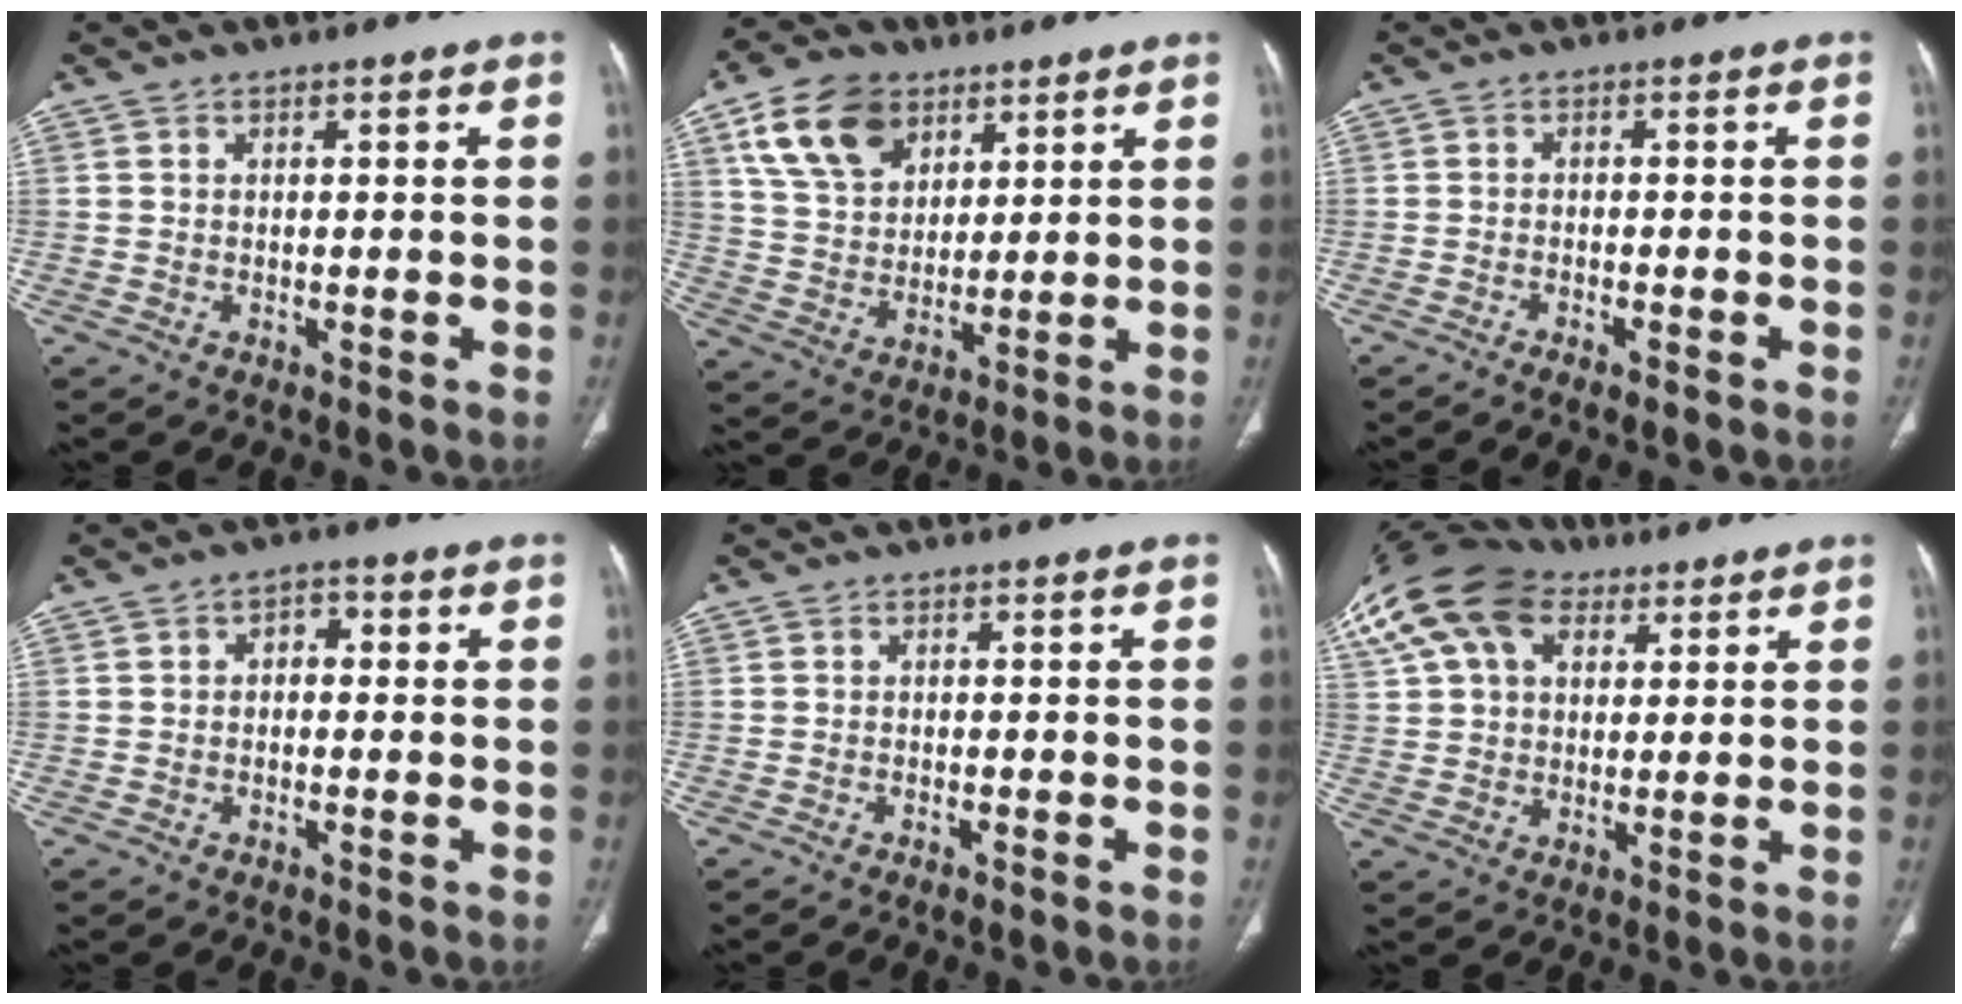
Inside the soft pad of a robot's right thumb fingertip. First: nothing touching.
{"total": 13.4, "force": [6.8, 9.1, 7.2], "torque": [-0.112, -0.017, 0.131]}
{"total": 2.3, "force": [-1.6, 0.4, 1.6], "torque": [-0.033, 0.003, -0.025]}
{"total": 2.7, "force": [0.0, 1.9, 1.8], "torque": [-0.015, 0.011, -0.008]}
{"total": 1.3, "force": [-0.9, 0.2, 0.9], "torque": [-0.021, 0.000, -0.013]}
{"total": 21.3, "force": [11.1, 13.6, 12.1], "torque": [-0.280, 0.046, 0.208]}